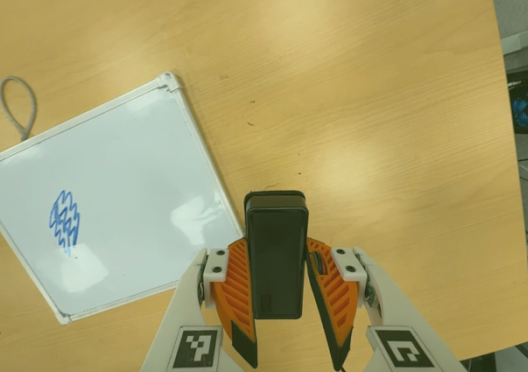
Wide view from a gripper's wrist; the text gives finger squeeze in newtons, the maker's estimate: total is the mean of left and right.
{"total": 6.0, "left": 5.2, "right": 6.9}